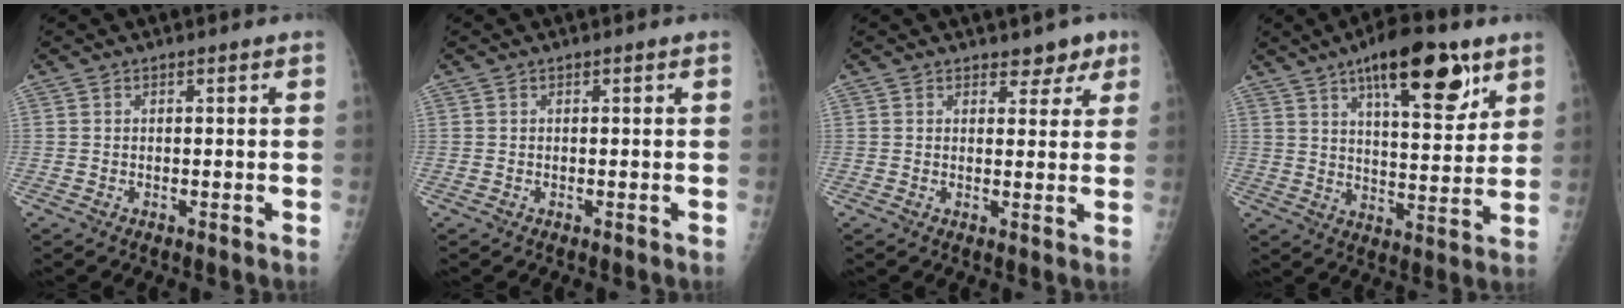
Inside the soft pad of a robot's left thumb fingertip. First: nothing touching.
{"total": 0.0}
{"total": 3.7, "force": [2.6, 2.2, 1.4], "torque": [0.014, -0.012, 0.032]}
{"total": 17.3, "force": [9.8, 6.1, 12.9], "torque": [-0.158, -0.043, 0.150]}